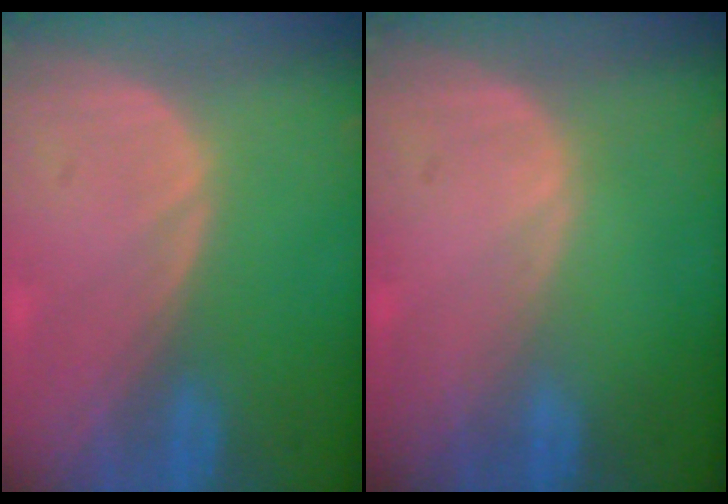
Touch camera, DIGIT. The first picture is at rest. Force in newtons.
{"total": 0.0}